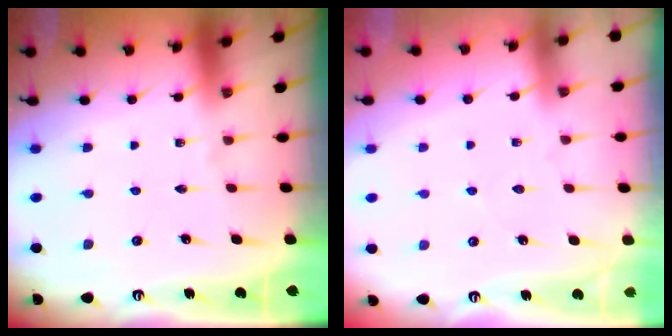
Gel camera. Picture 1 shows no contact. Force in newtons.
{"total": 2.3, "press": 2.3, "slide": 0.4}